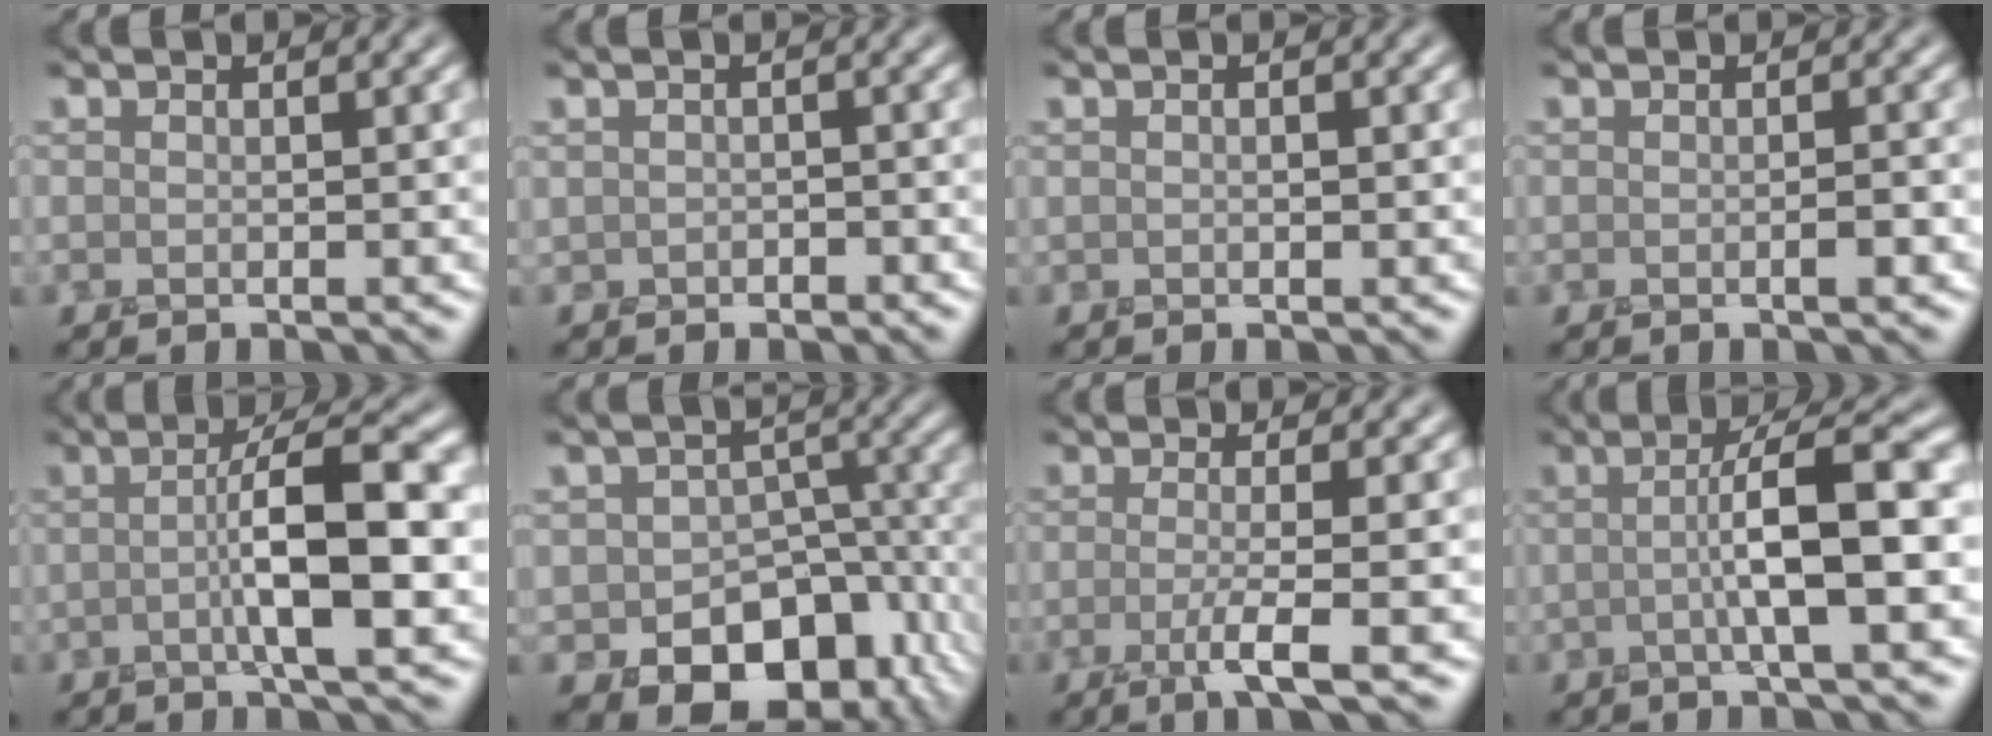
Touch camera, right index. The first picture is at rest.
{"total": 1.0, "force": [-0.4, 0.8, 0.5], "torque": [-0.008, -0.005, -0.010]}
{"total": 0.8, "force": [0.1, 0.4, 0.7], "torque": [-0.010, 0.001, 0.002]}
{"total": 1.1, "force": [-0.3, 0.1, 1.0], "torque": [-0.014, 0.001, -0.004]}
{"total": 7.0, "force": [-0.4, 1.3, 6.8], "torque": [-0.107, 0.008, -0.011]}
{"total": 11.3, "force": [-4.9, 7.6, 6.8], "torque": [-0.089, -0.022, -0.066]}
{"total": 3.9, "force": [-0.9, 0.8, 3.7], "torque": [-0.060, -0.007, -0.023]}
{"total": 6.5, "force": [0.0, 1.1, 6.4], "torque": [-0.099, 0.011, -0.004]}